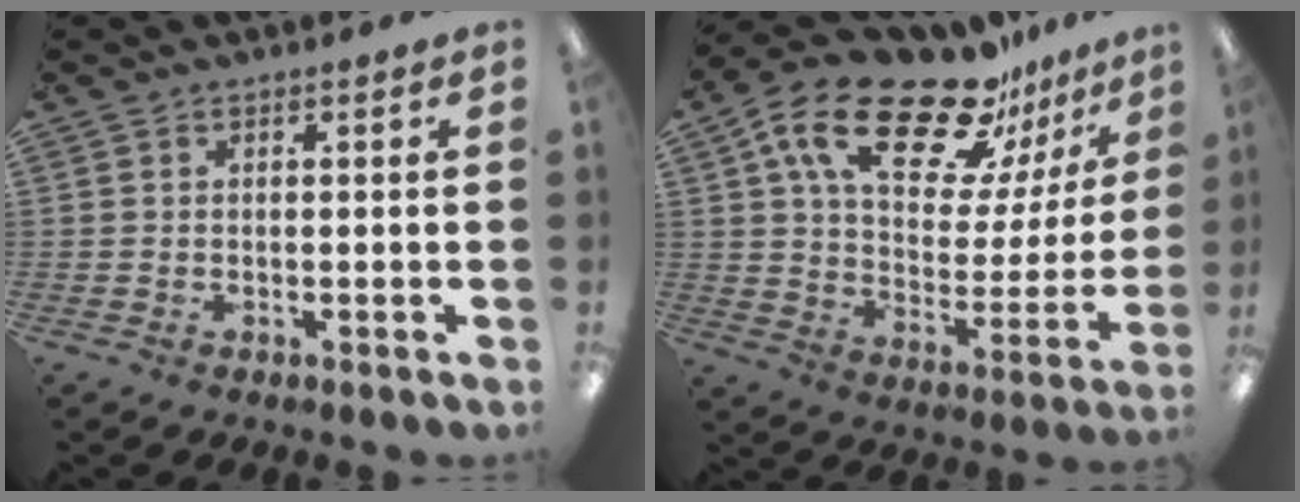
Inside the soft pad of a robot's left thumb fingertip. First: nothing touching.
{"total": 22.7, "force": [15.7, 10.0, 13.0], "torque": [-0.221, -0.095, 0.271]}